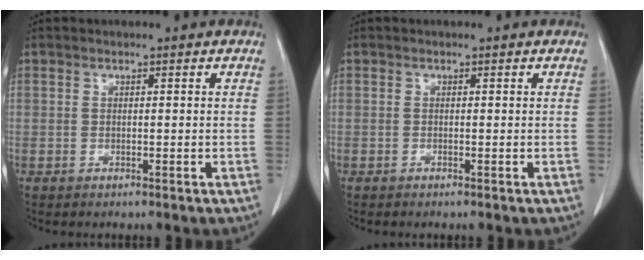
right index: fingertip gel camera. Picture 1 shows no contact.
{"total": 0.0}